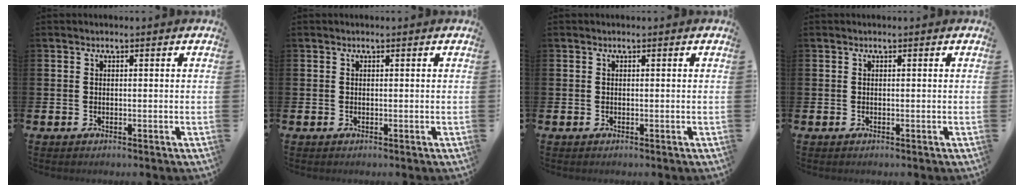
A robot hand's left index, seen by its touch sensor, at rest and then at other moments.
{"total": 0.0}
{"total": 0.0}
{"total": 0.0}